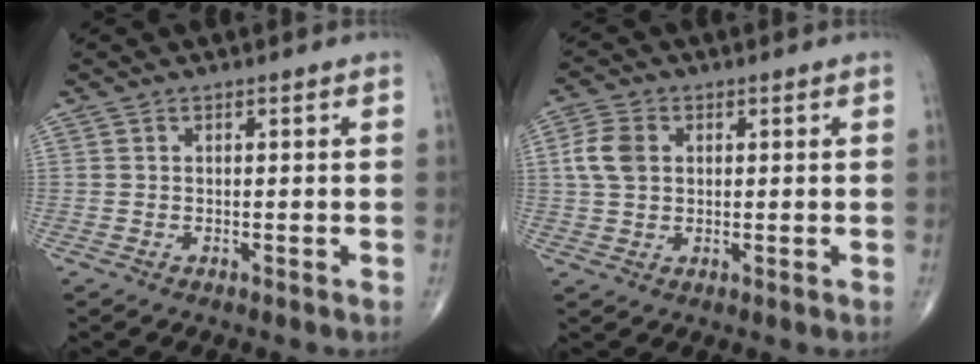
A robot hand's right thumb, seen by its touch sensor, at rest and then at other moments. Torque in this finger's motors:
{"motor_torque": [-0.37, 0.47, 0.31, -0.14, 0.02]}